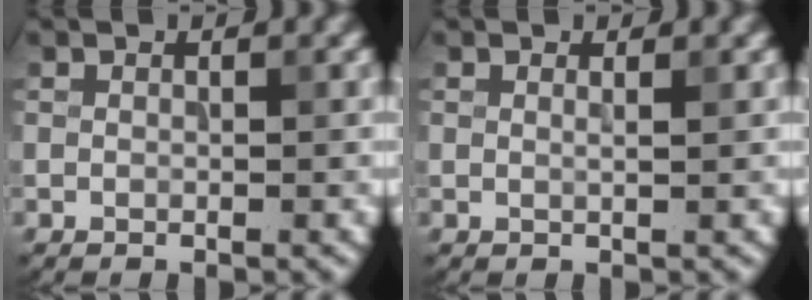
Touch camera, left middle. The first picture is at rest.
{"total": 0.8, "force": [0.4, 0.3, 0.7], "torque": [-0.003, 0.000, 0.000]}